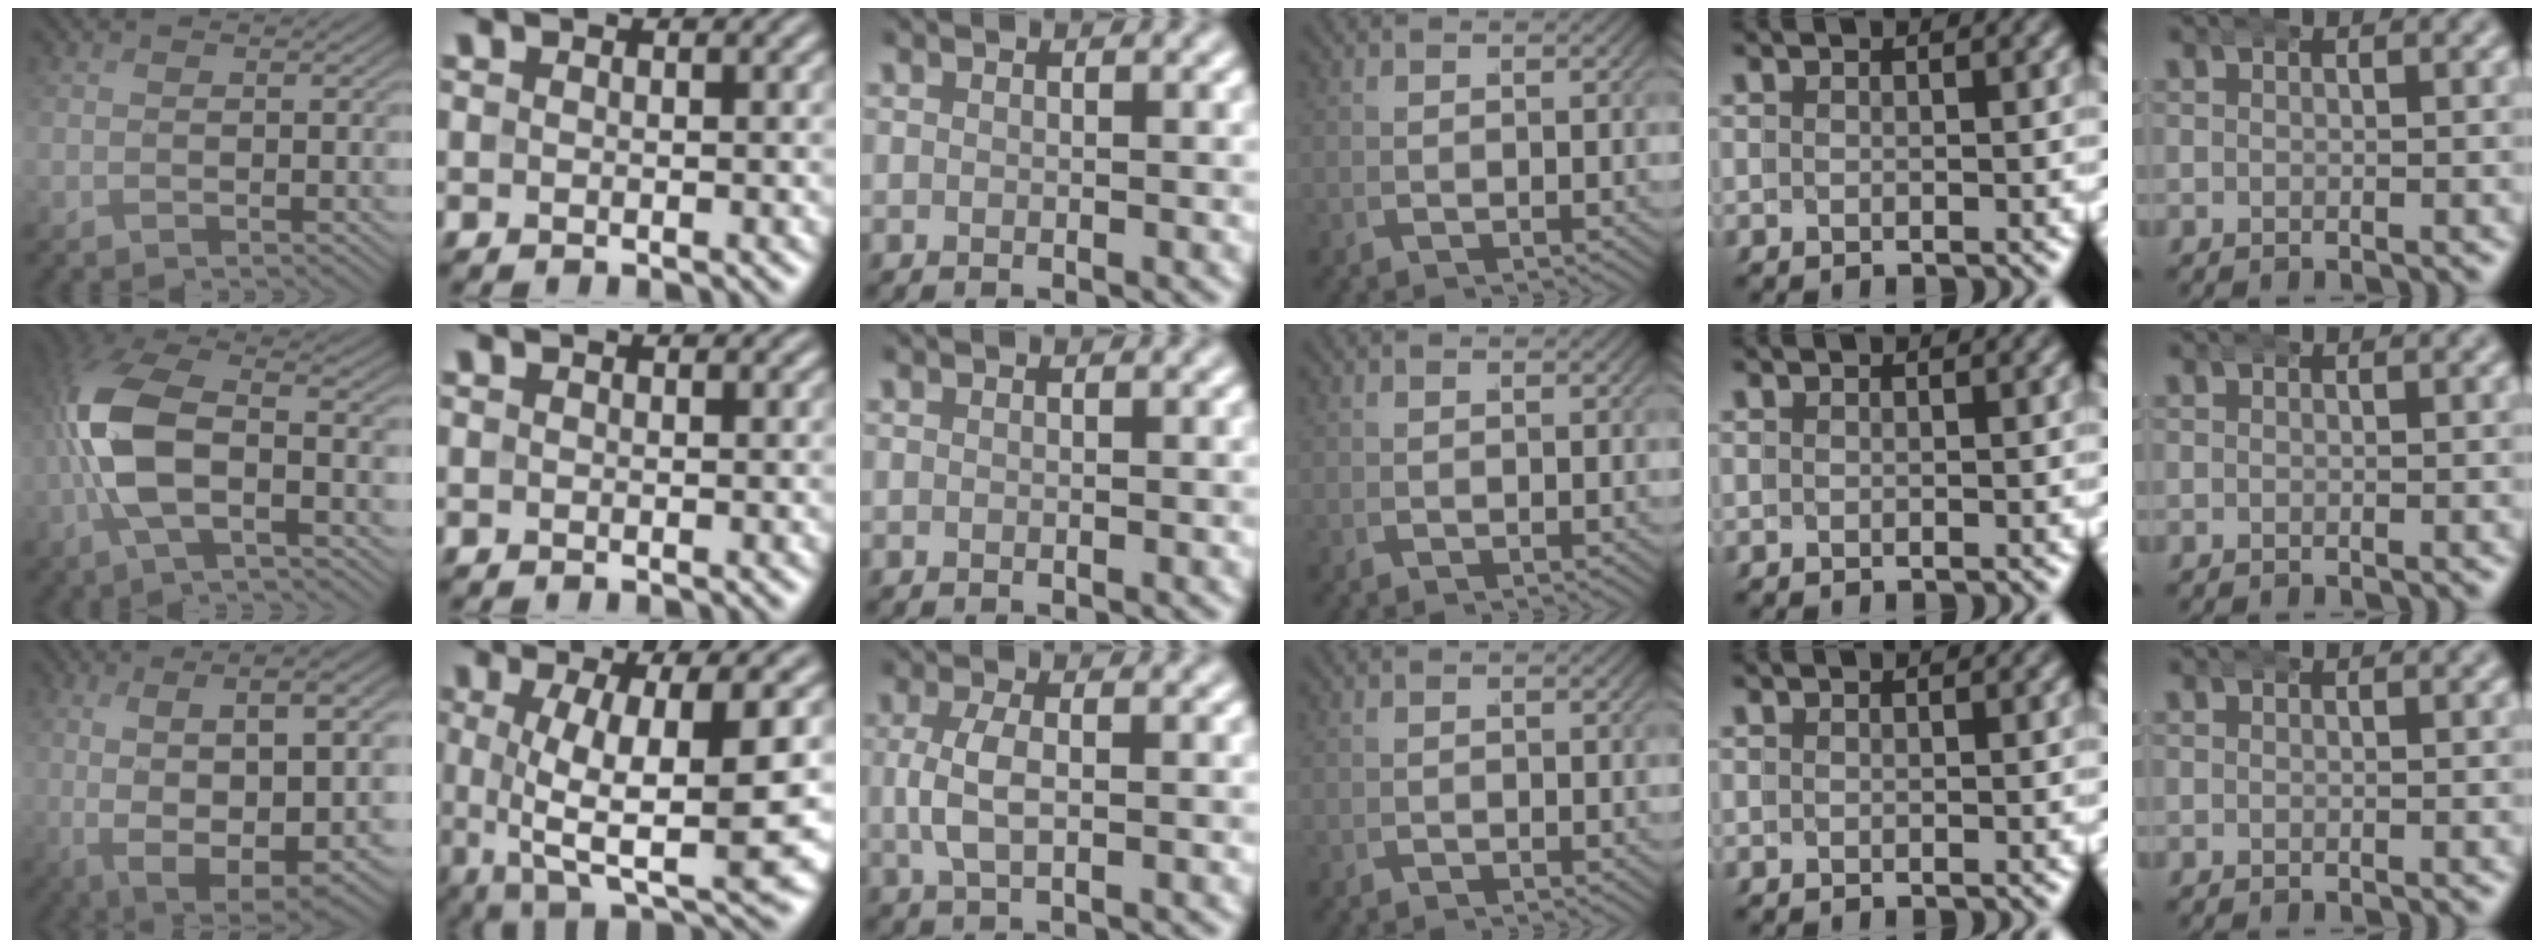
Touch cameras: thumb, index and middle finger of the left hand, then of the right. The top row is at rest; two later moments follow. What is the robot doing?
{"motion": "wrap", "object": "bandana"}